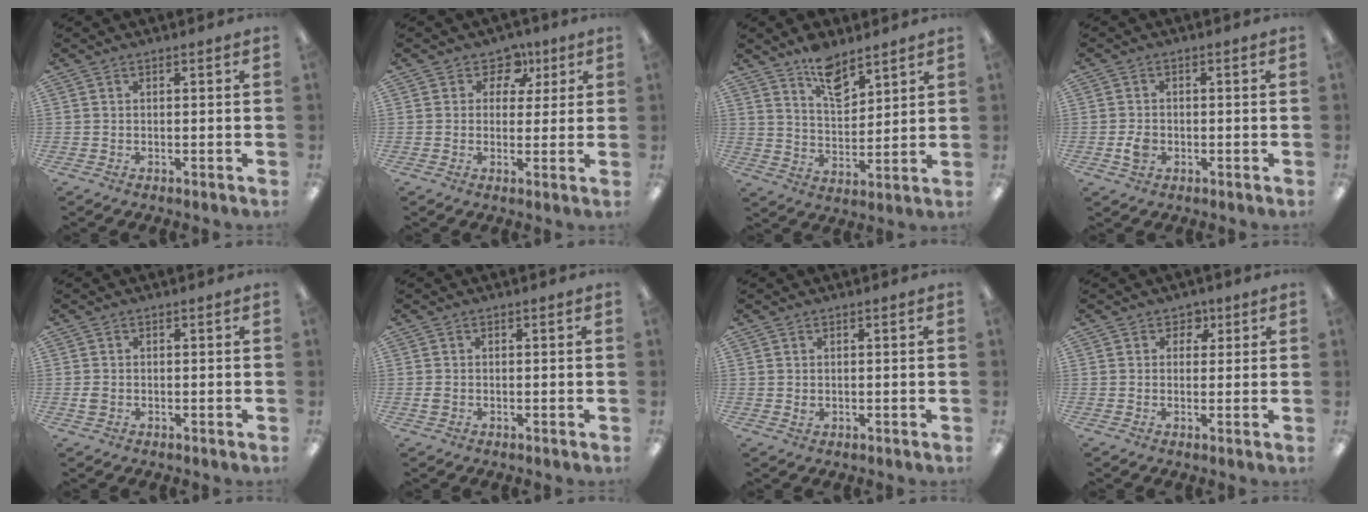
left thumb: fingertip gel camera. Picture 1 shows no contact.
{"total": 6.5, "force": [3.0, 5.2, 2.4], "torque": [-0.025, -0.012, 0.049]}
{"total": 9.1, "force": [7.1, 4.1, 3.9], "torque": [-0.059, -0.041, 0.125]}
{"total": 3.2, "force": [-0.9, 2.5, 1.8], "torque": [-0.029, 0.006, -0.014]}
{"total": 1.7, "force": [-0.3, 1.3, 0.9], "torque": [-0.016, 0.004, -0.006]}
{"total": 1.2, "force": [-0.3, 1.0, 0.6], "torque": [-0.011, 0.004, -0.006]}
{"total": 1.1, "force": [0.3, 0.8, 0.6], "torque": [-0.004, 0.000, 0.002]}
{"total": 3.4, "force": [1.6, 2.8, 1.1], "torque": [-0.005, -0.003, 0.024]}